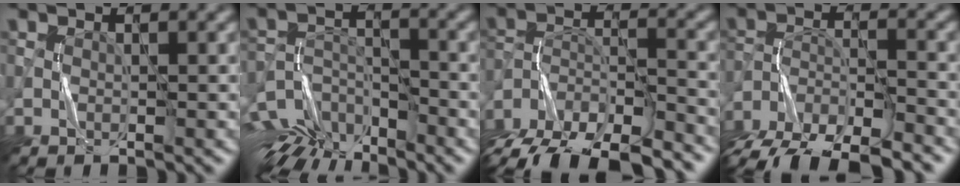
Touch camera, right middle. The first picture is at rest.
{"total": 7.6, "force": [-5.6, 3.3, 3.9], "torque": [-0.068, -0.003, -0.107]}
{"total": 13.1, "force": [-11.2, 4.6, 4.9], "torque": [-0.084, -0.012, -0.165]}
{"total": 9.2, "force": [-7.8, 2.9, 4.0], "torque": [-0.063, -0.015, -0.131]}